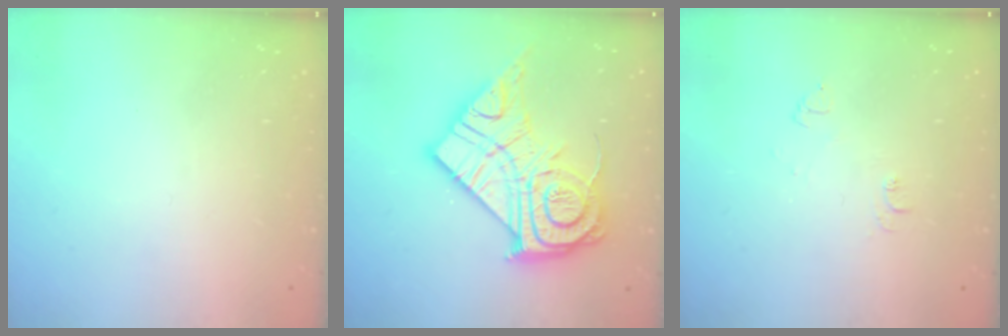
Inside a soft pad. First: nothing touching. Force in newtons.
{"total": 23.3, "press": 23.3, "slide": 1.7}
{"total": 5.1, "press": 5.0, "slide": 0.6}